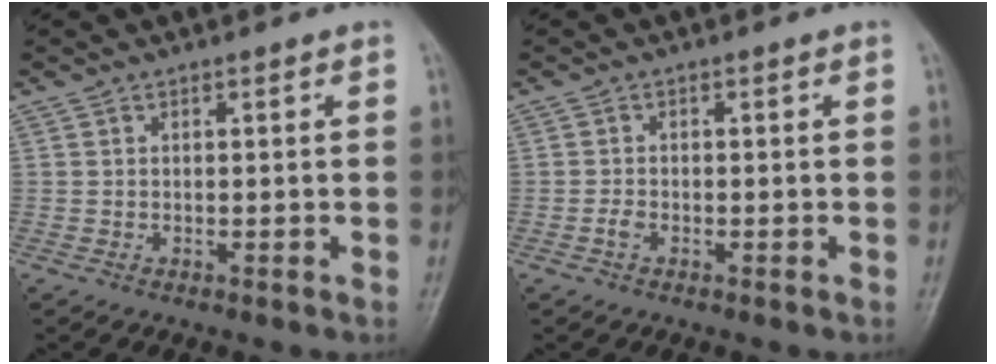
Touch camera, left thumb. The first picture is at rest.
{"total": 1.3, "force": [-0.6, 0.8, 0.8], "torque": [-0.018, 0.000, -0.015]}